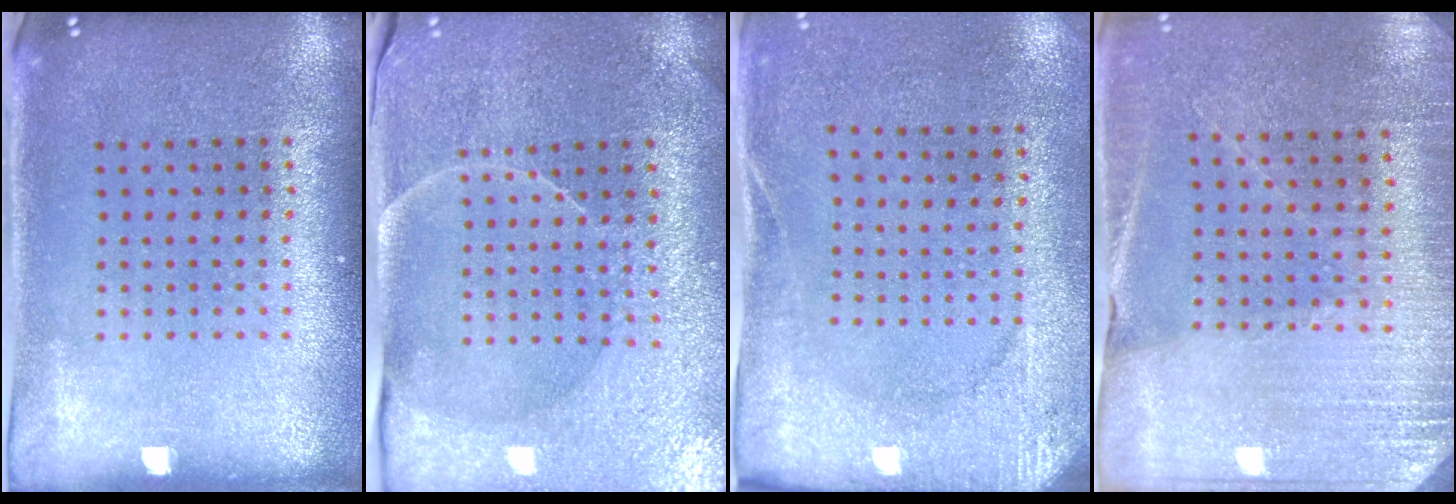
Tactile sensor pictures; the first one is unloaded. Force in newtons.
{"total": 3.8, "press": 3.7, "slide": 0.8}
{"total": 2.7, "press": 2.2, "slide": 1.7}
{"total": 2.8, "press": 2.8, "slide": 0.2}